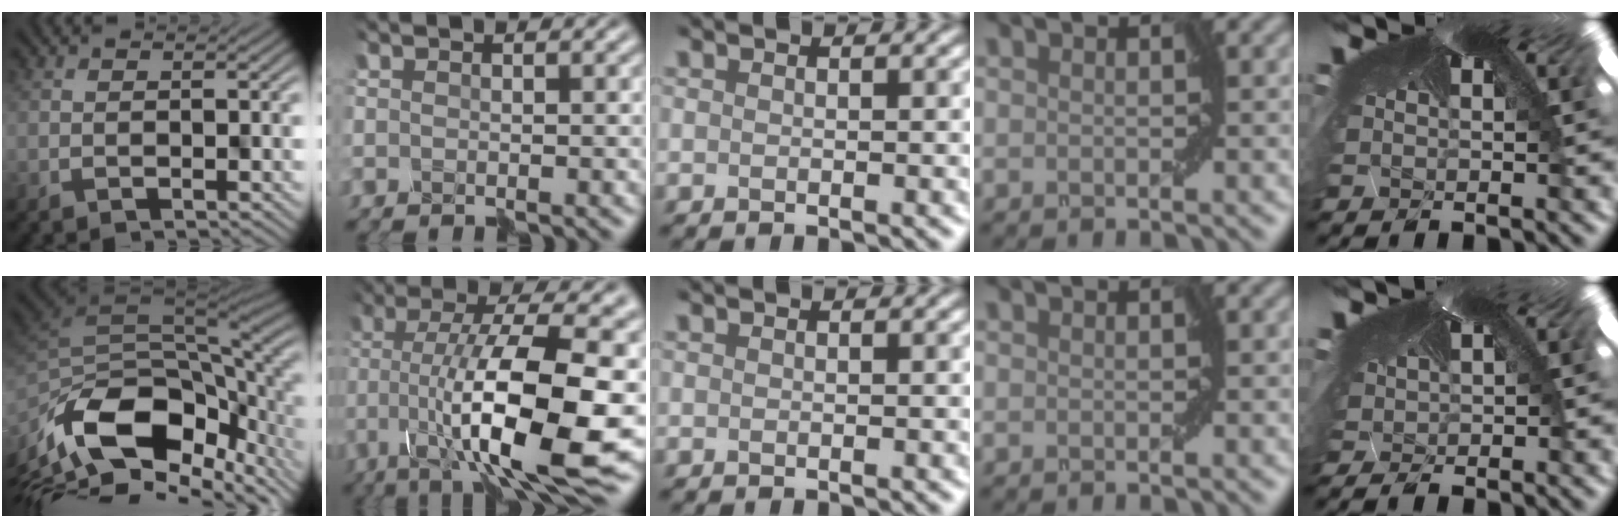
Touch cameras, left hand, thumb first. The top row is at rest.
{"thumb": {"total": 14.0, "force": [-3.2, 7.9, 11.1], "torque": [-0.242, -0.045, -0.034]}, "index": {"total": 12.7, "force": [-3.8, 2.8, 11.8], "torque": [-0.194, 0.003, -0.060]}, "little": {"total": 1.3, "force": [-0.3, 0.5, 1.2], "torque": [-0.042, -0.003, 0.005]}}